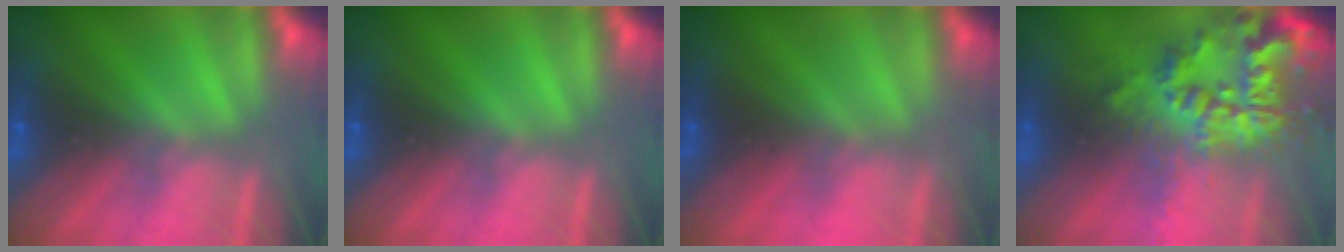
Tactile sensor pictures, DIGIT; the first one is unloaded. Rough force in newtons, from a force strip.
{"total": 0.0}
{"total": 4.7}
{"total": 6.3}